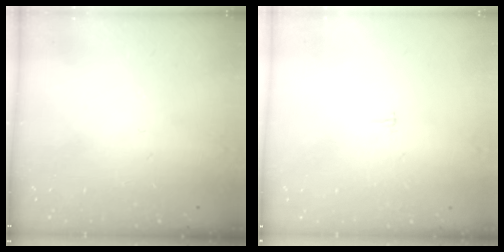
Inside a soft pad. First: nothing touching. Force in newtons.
{"total": 1.8, "press": 1.8, "slide": 0.1}